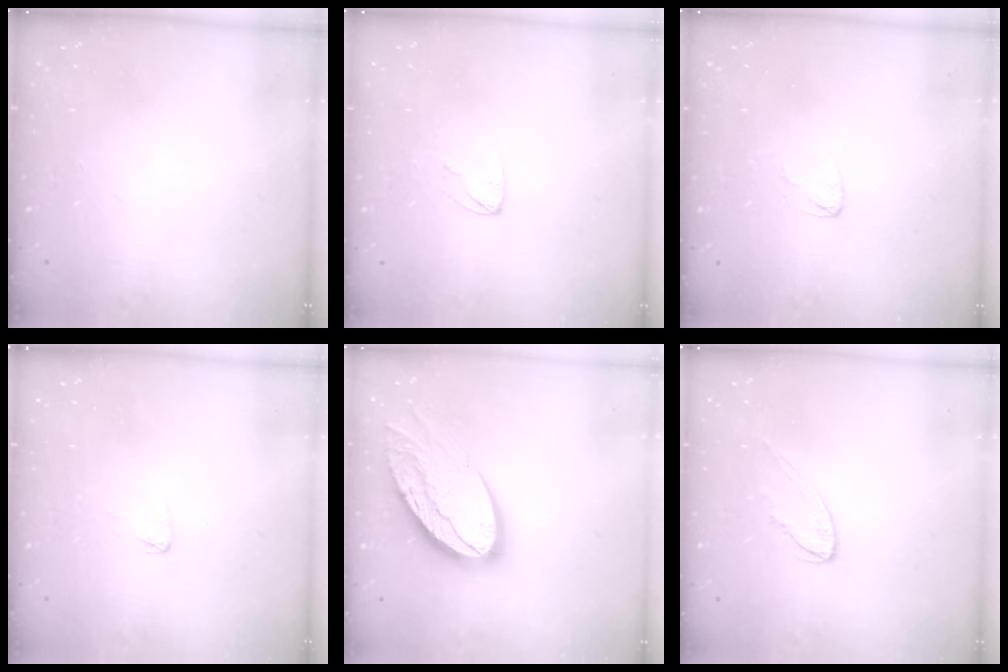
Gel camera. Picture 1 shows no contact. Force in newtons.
{"total": 4.3, "press": 4.3, "slide": 0.4}
{"total": 3.6, "press": 3.6, "slide": 0.3}
{"total": 2.9, "press": 2.9, "slide": 0.2}
{"total": 19.8, "press": 19.8, "slide": 1.2}
{"total": 6.5, "press": 6.5, "slide": 0.1}